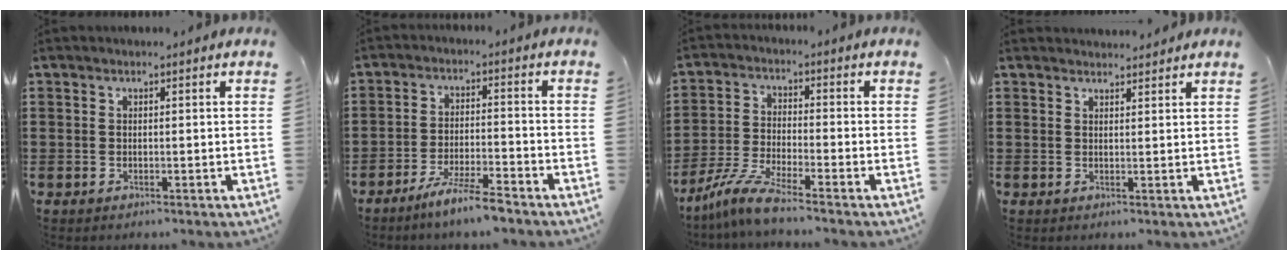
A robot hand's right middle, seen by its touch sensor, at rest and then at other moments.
{"total": 5.9, "force": [-5.0, -0.2, 3.1], "torque": [-0.062, -0.012, -0.093]}
{"total": 6.3, "force": [-5.3, 0.1, 3.5], "torque": [-0.090, -0.018, -0.107]}
{"total": 1.8, "force": [1.7, 0.2, 0.1], "torque": [0.003, 0.000, 0.032]}